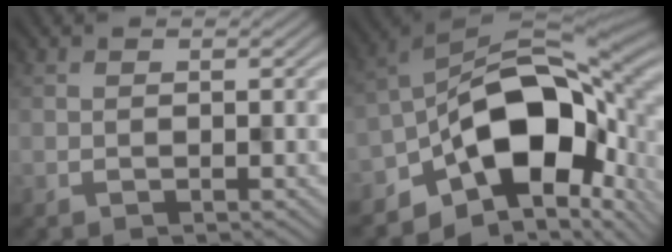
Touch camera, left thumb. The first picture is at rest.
{"total": 15.4, "force": [-5.5, 9.3, 11.0], "torque": [-0.147, -0.013, -0.095]}